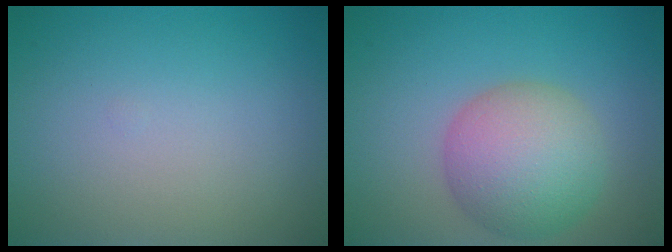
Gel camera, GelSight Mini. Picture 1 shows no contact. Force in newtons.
{"total": 6.8, "press": 6.8, "slide": 0.3}